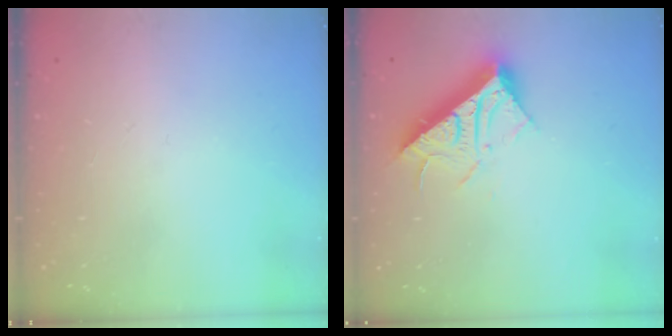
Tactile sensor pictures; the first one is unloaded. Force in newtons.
{"total": 17.0, "press": 17.0, "slide": 0.3}